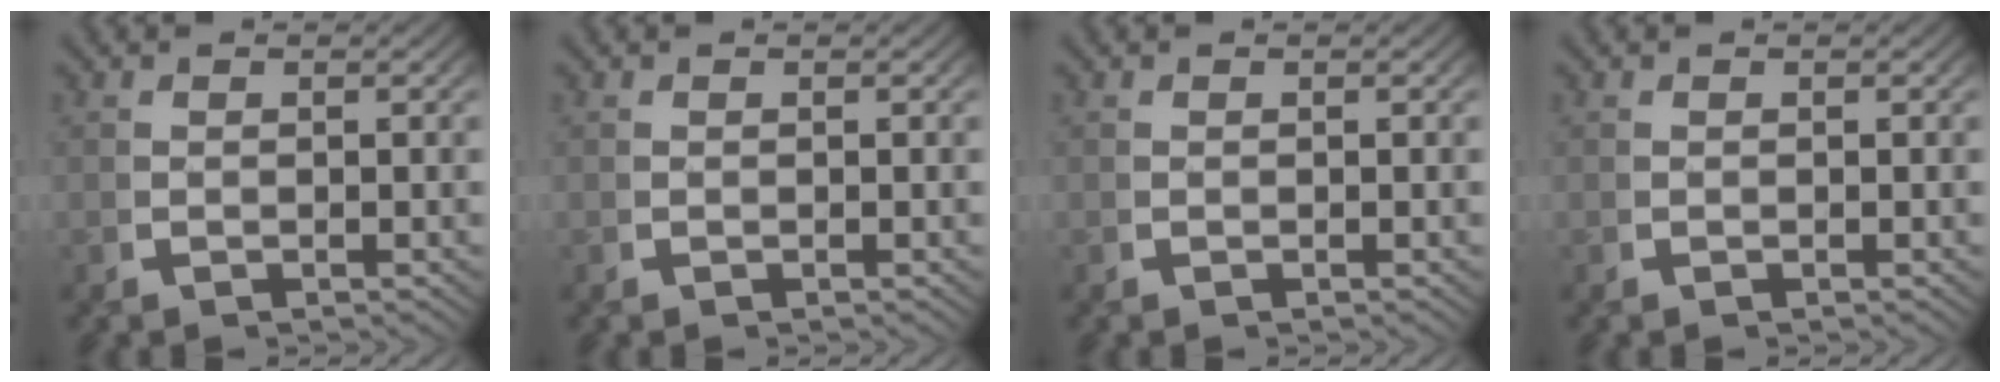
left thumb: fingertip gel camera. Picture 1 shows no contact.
{"total": 0.0}
{"total": 0.0}
{"total": 0.0}